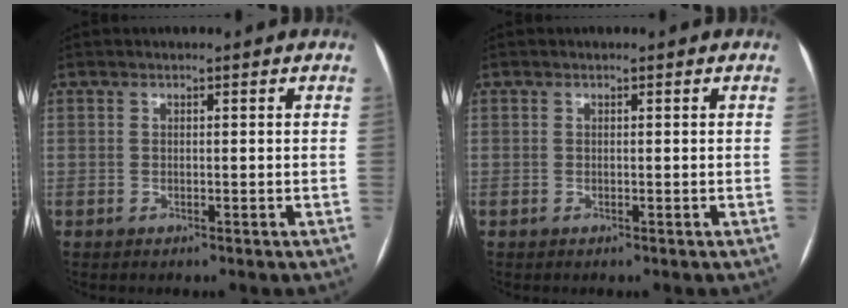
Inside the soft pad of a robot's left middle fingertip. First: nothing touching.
{"total": 0.0}